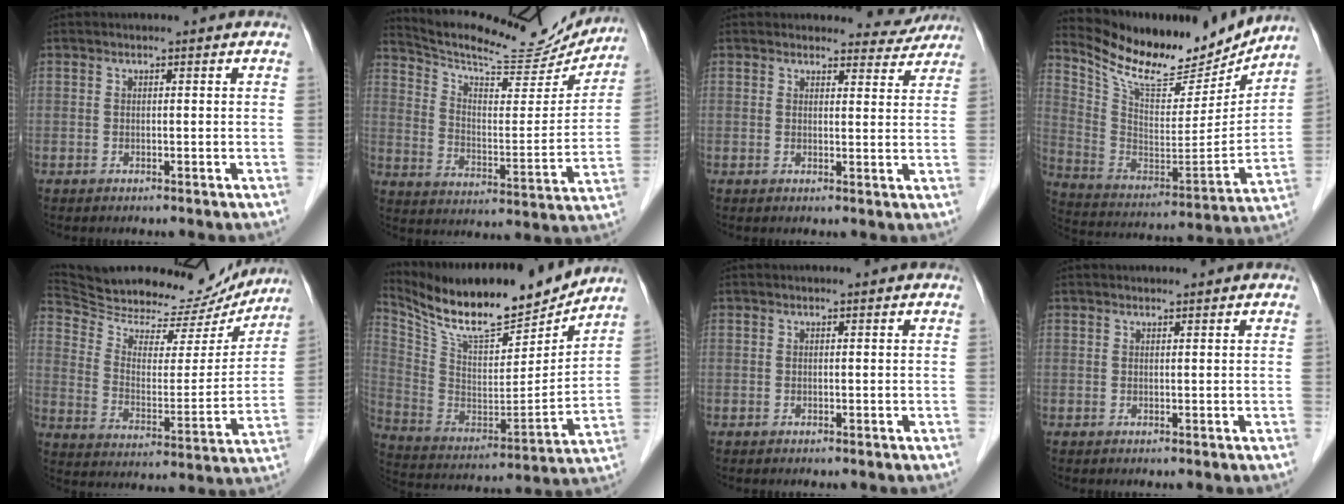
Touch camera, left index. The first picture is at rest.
{"total": 20.8, "force": [19.5, 3.2, 6.4], "torque": [-0.107, -0.030, 0.275]}
{"total": 4.8, "force": [4.6, 1.4, -0.6], "torque": [0.017, -0.014, 0.037]}
{"total": 20.7, "force": [18.5, 5.1, 7.8], "torque": [-0.149, -0.029, 0.301]}
{"total": 23.4, "force": [21.9, 5.7, 6.2], "torque": [-0.112, -0.028, 0.313]}
{"total": 21.5, "force": [18.8, 3.7, 9.7], "torque": [-0.184, -0.022, 0.313]}
{"total": 0.0}
{"total": 1.2, "force": [1.1, 0.2, 0.3], "torque": [-0.008, 0.010, 0.019]}